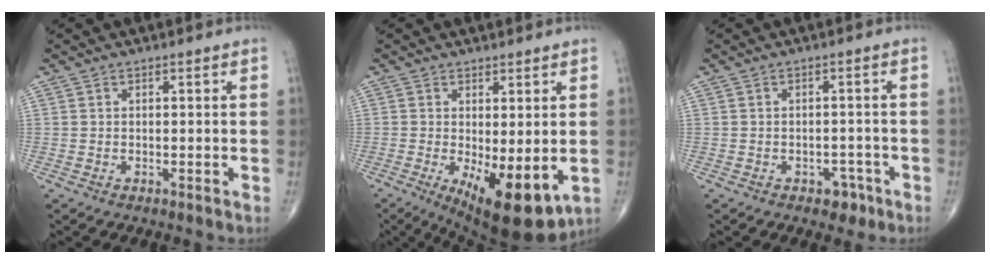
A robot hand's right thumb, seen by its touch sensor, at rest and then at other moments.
{"total": 11.8, "force": [-2.7, 4.4, 10.6], "torque": [-0.153, -0.024, -0.024]}
{"total": 3.2, "force": [-1.9, 2.2, 1.5], "torque": [-0.004, 0.013, -0.020]}